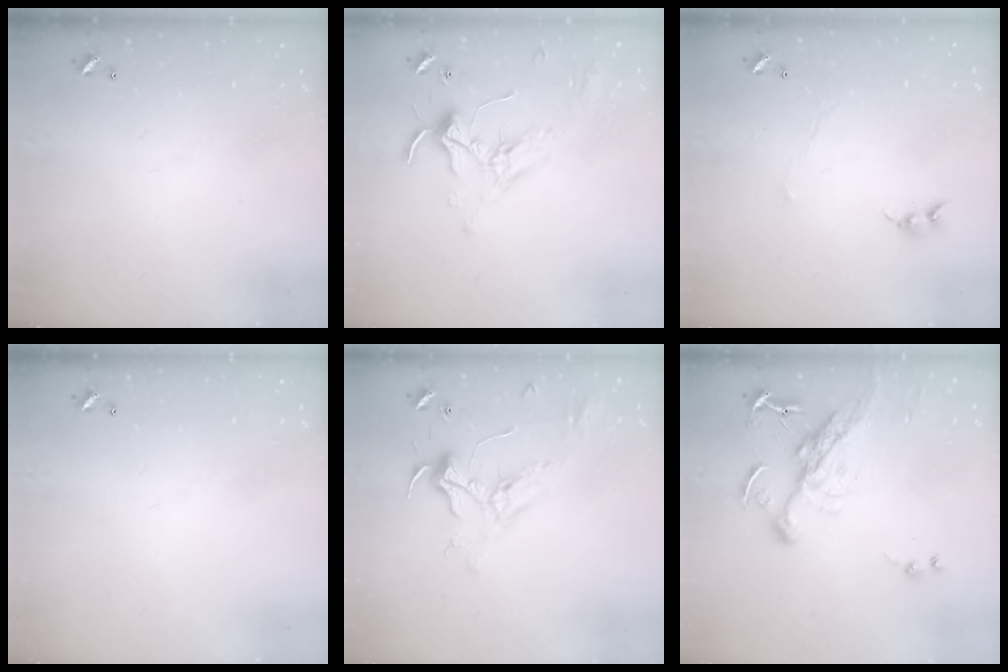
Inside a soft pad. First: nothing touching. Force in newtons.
{"total": 1.7, "press": 1.6, "slide": 0.2}
{"total": 0.7, "press": 0.4, "slide": 0.6}
{"total": 0.0}
{"total": 2.4, "press": 2.3, "slide": 0.8}
{"total": 12.7, "press": 12.6, "slide": 1.7}